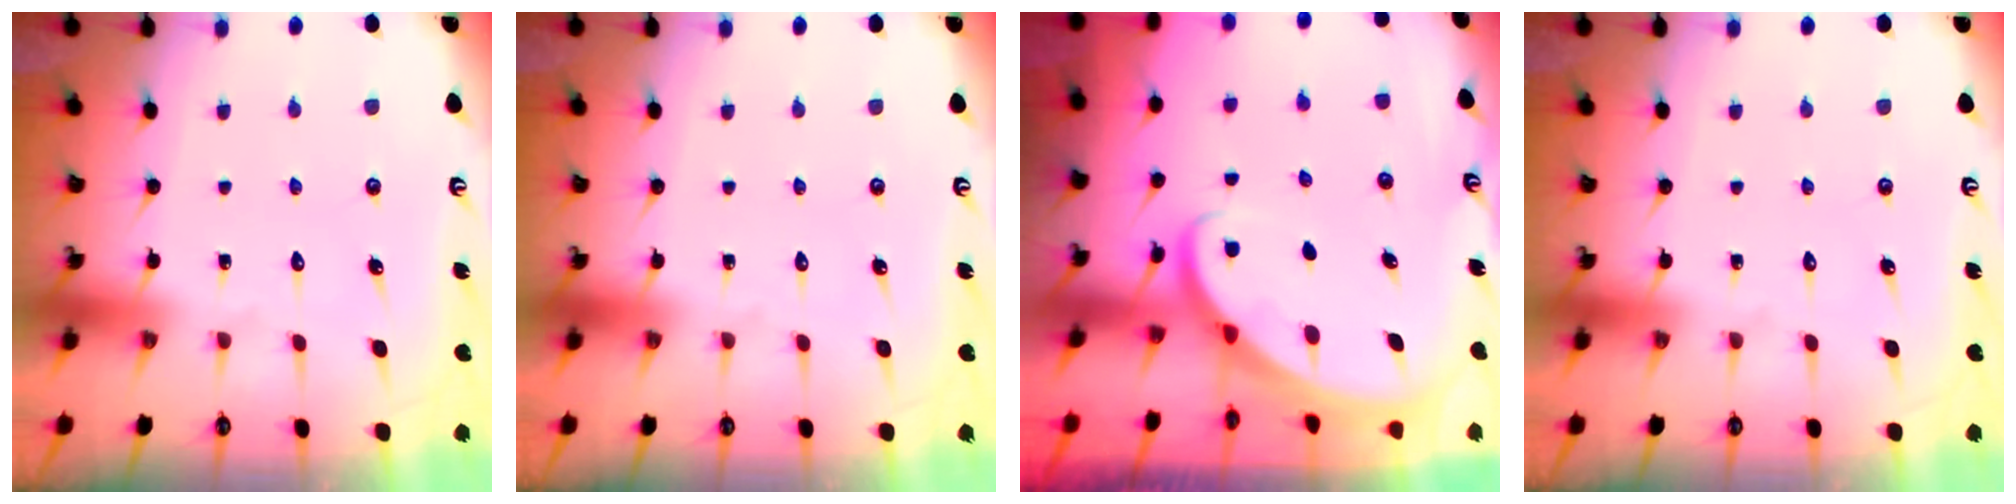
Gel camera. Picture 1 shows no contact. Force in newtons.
{"total": 0.0}
{"total": 2.4, "press": 2.4, "slide": 0.2}
{"total": 0.0}